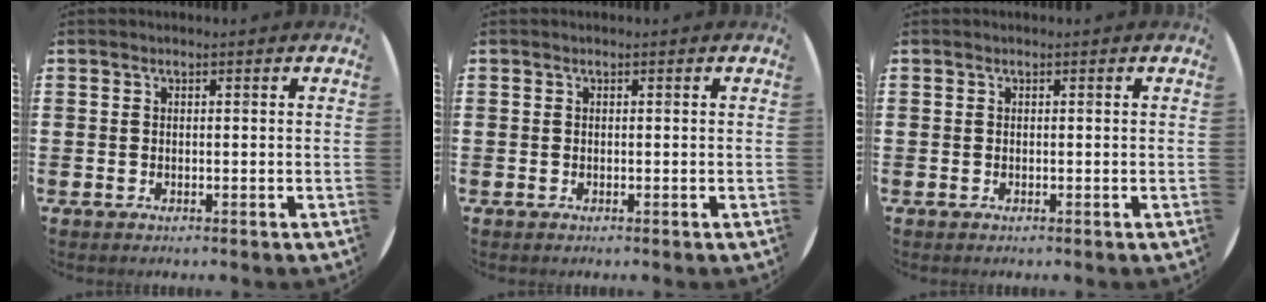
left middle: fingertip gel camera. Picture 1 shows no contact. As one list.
[{"total": 0.0}, {"total": 0.0}]